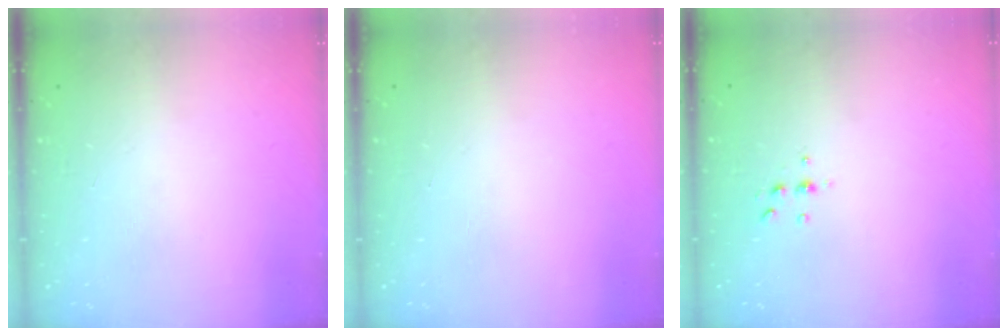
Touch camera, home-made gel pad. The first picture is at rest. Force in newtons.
{"total": 0.0}
{"total": 4.2, "press": 4.1, "slide": 0.5}